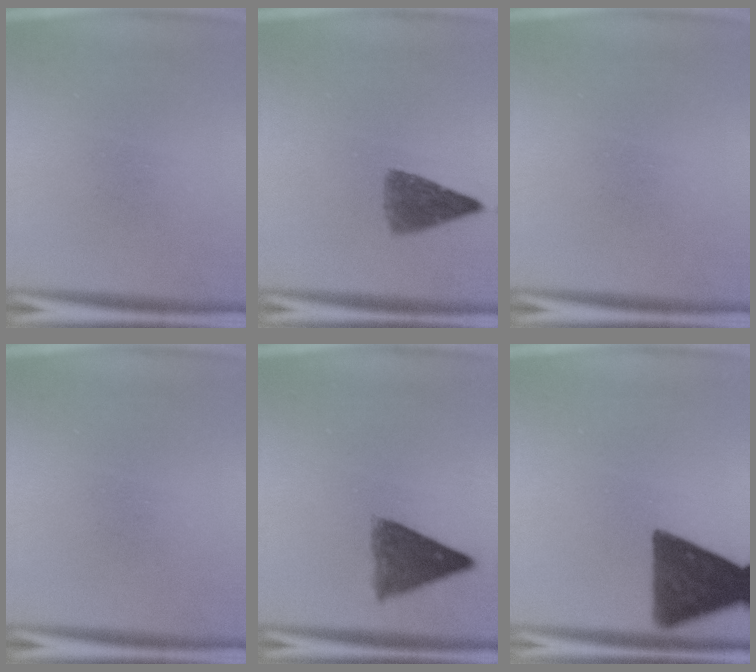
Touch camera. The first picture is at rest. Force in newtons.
{"total": 5.4}
{"total": 0.0}
{"total": 0.0}
{"total": 7.3}
{"total": 13.6}